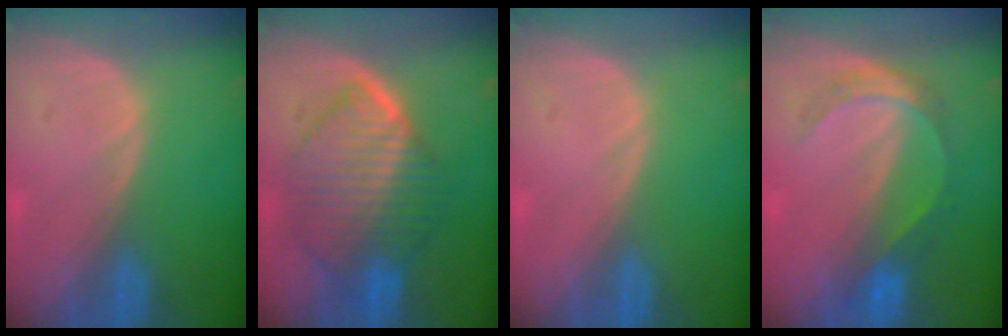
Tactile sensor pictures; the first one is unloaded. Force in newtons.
{"total": 10.3, "press": 10.2, "slide": 1.0}
{"total": 0.0}
{"total": 5.3, "press": 5.0, "slide": 1.8}